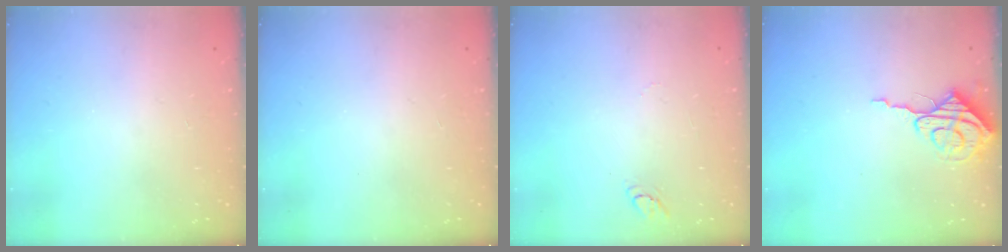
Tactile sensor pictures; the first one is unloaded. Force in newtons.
{"total": 0.0}
{"total": 3.6, "press": 3.6, "slide": 0.3}
{"total": 7.9, "press": 7.9, "slide": 0.6}